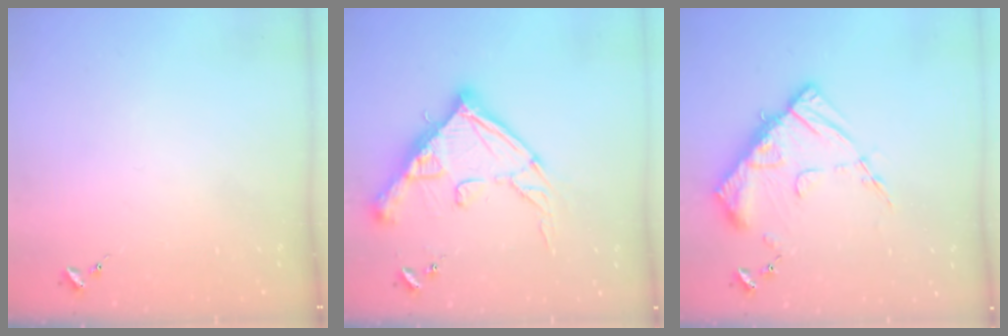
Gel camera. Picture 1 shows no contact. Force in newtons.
{"total": 19.6, "press": 19.5, "slide": 2.0}
{"total": 14.8, "press": 14.7, "slide": 1.4}